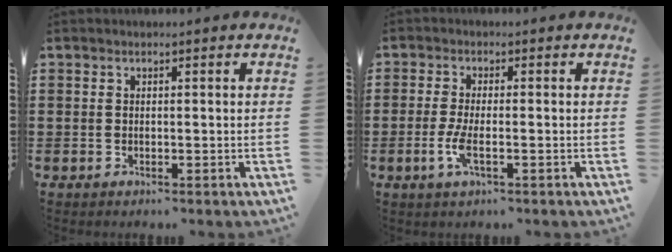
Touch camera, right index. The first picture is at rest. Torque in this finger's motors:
{"motor_torque": [0.79, 1.35, 0.11, 0.03]}